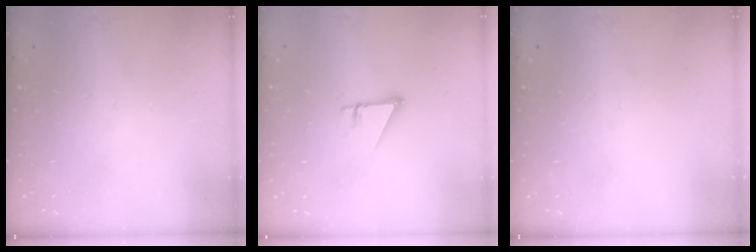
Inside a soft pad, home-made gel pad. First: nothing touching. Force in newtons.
{"total": 2.7, "press": 2.7, "slide": 0.1}
{"total": 0.0}